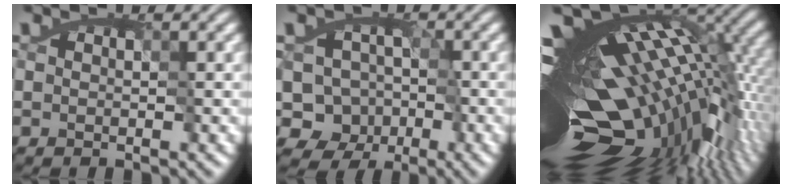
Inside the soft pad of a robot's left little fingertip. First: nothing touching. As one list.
[{"total": 8.8, "force": [-4.9, 6.9, 2.3], "torque": [-0.014, -0.003, -0.095]}, {"total": 17.5, "force": [-3.6, 7.1, 15.6], "torque": [-0.224, -0.020, -0.051]}]